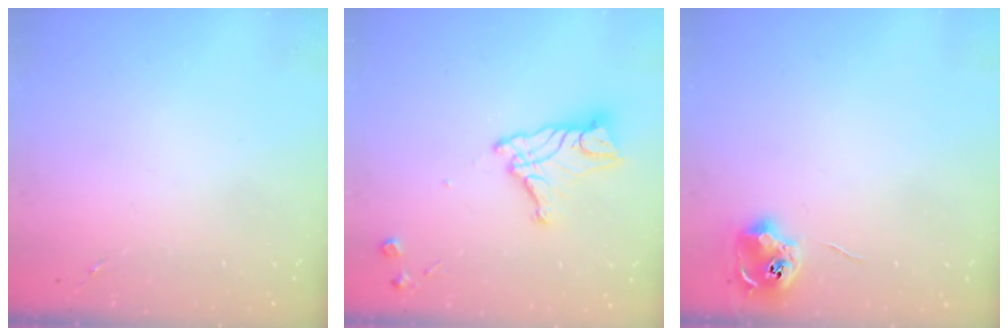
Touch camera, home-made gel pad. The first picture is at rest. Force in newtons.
{"total": 13.7, "press": 13.7, "slide": 1.3}
{"total": 8.8, "press": 8.8, "slide": 0.1}